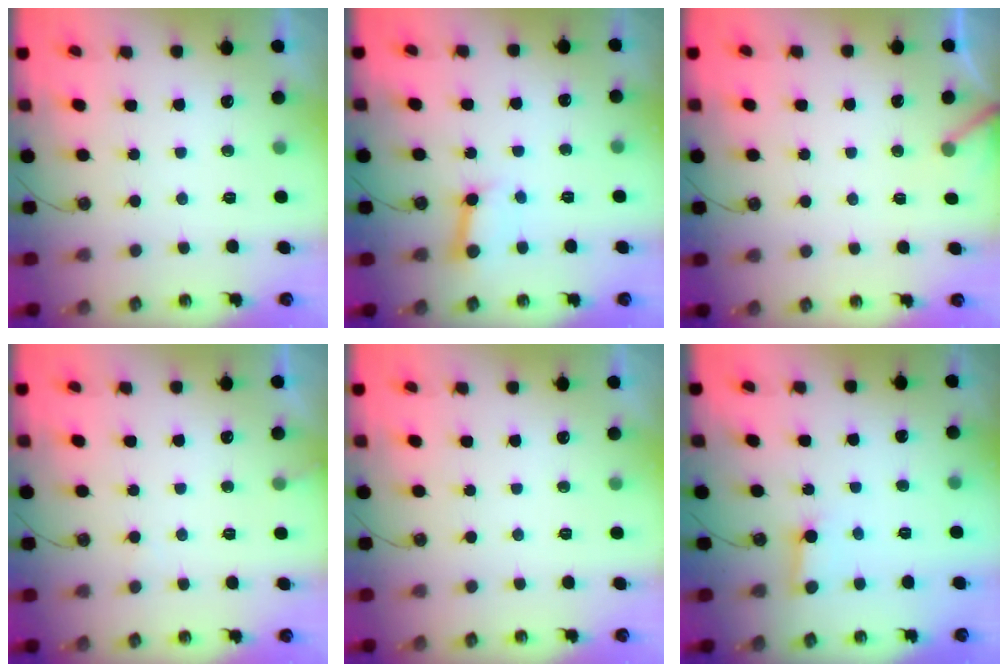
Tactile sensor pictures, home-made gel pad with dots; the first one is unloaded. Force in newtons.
{"total": 5.1, "press": 5.0, "slide": 0.7}
{"total": 2.9, "press": 2.9, "slide": 0.2}
{"total": 5.6, "press": 5.6, "slide": 0.4}
{"total": 0.0}
{"total": 2.8, "press": 2.8, "slide": 0.3}